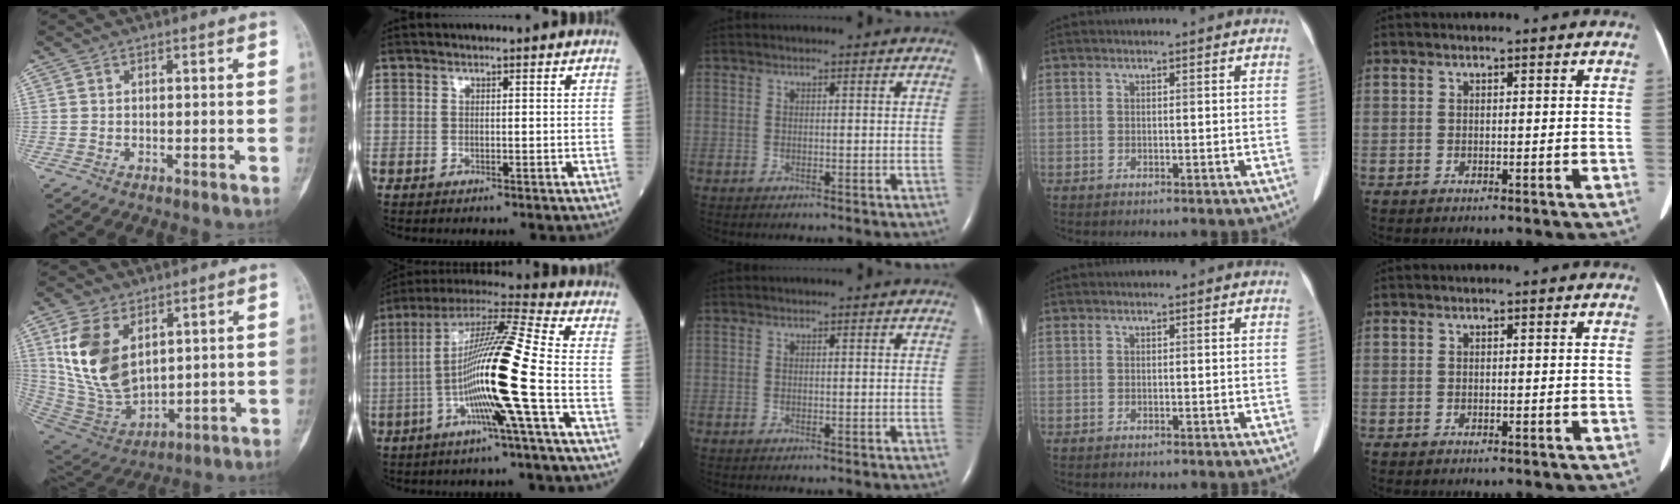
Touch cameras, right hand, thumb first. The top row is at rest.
{"thumb": {"total": 15.9, "force": [5.3, 9.5, 11.7], "torque": [-0.212, -0.025, 0.122]}, "index": {"total": 16.3, "force": [-3.7, -1.6, 15.8], "torque": [-0.292, 0.002, -0.082]}}